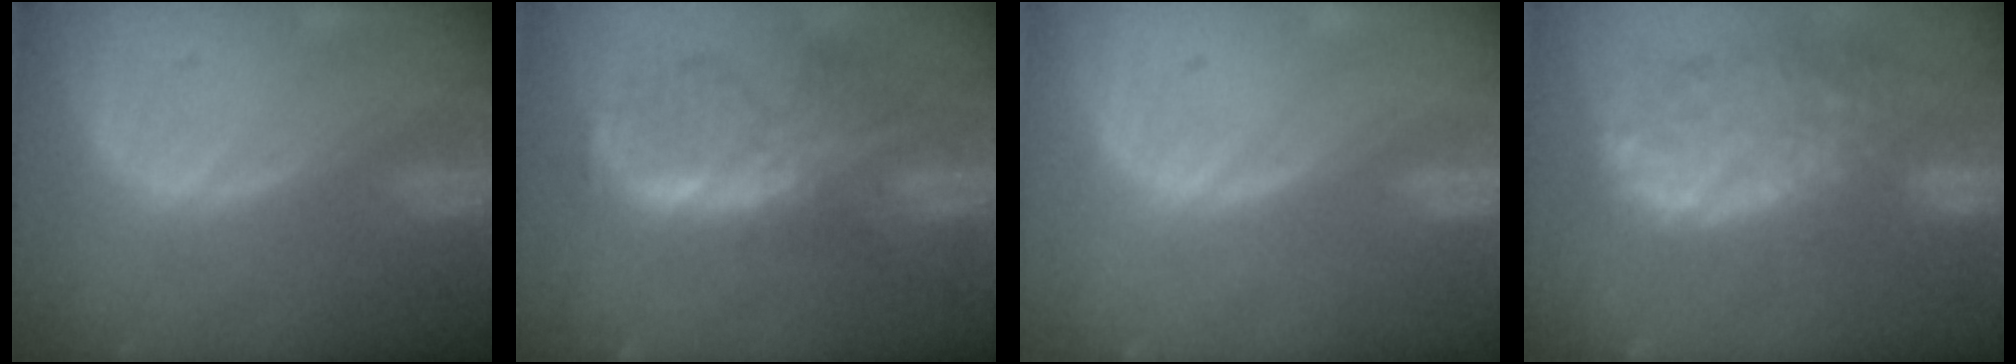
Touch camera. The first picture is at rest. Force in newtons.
{"total": 8.3, "press": 7.3, "slide": 4.0}
{"total": 0.0}
{"total": 11.5, "press": 10.5, "slide": 4.8}